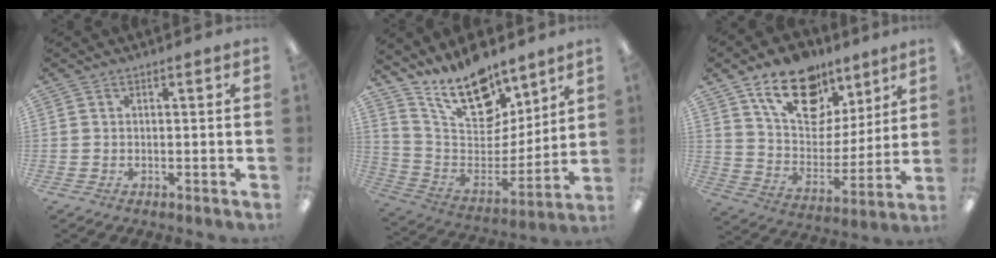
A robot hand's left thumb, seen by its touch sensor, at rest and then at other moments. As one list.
[{"total": 18.7, "force": [14.1, 8.8, 8.6], "torque": [-0.153, -0.094, 0.254]}, {"total": 19.0, "force": [11.9, 11.6, 9.2], "torque": [-0.141, -0.064, 0.213]}]